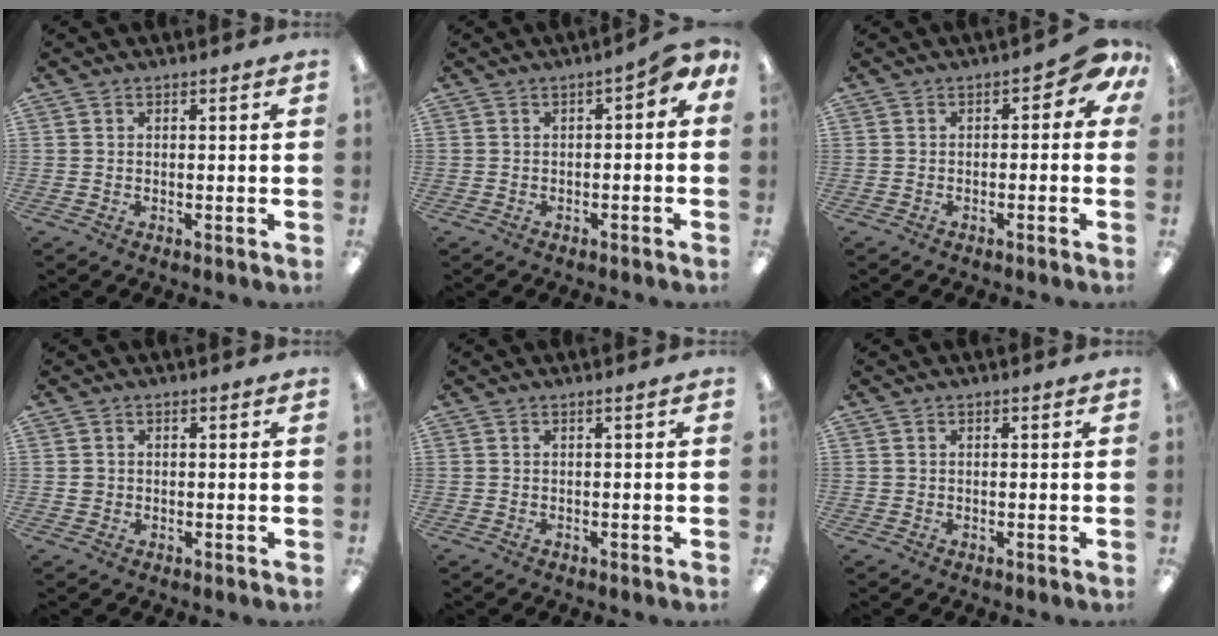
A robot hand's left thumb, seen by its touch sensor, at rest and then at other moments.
{"total": 3.1, "force": [-0.4, 1.7, 2.5], "torque": [-0.041, 0.007, -0.010]}
{"total": 4.2, "force": [0.6, 2.8, 3.1], "torque": [-0.036, -0.004, 0.008]}
{"total": 1.8, "force": [0.1, 1.7, 0.4], "torque": [-0.001, 0.002, -0.003]}
{"total": 0.0}
{"total": 1.0, "force": [0.4, 1.0, 0.1], "torque": [-0.002, 0.005, 0.007]}